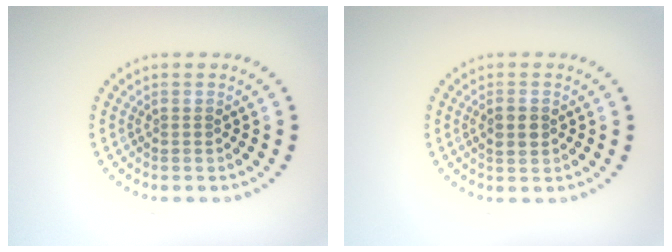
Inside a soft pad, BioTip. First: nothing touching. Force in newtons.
{"total": 1.8, "press": 1.8, "slide": 0.1}